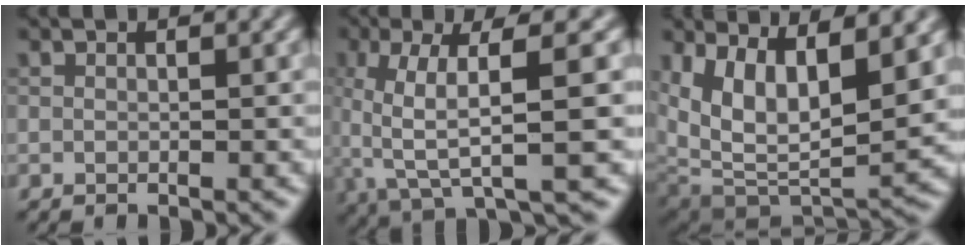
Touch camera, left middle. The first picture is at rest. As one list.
[{"total": 8.6, "force": [0.4, 2.3, 8.3], "torque": [-0.156, 0.001, 0.006]}, {"total": 10.8, "force": [4.5, 4.9, 8.5], "torque": [-0.153, -0.015, 0.089]}]